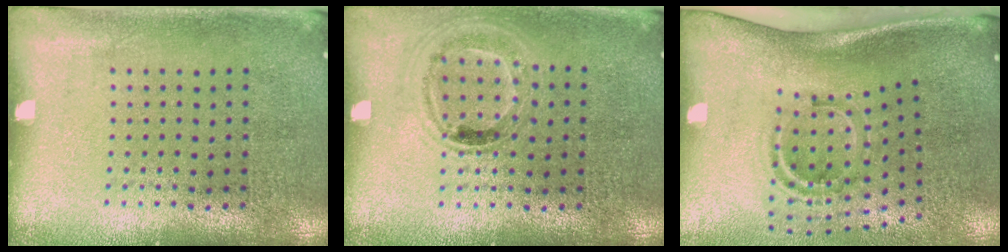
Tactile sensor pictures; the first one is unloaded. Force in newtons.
{"total": 1.0, "press": 0.9, "slide": 0.4}
{"total": 2.0, "press": 1.2, "slide": 1.7}